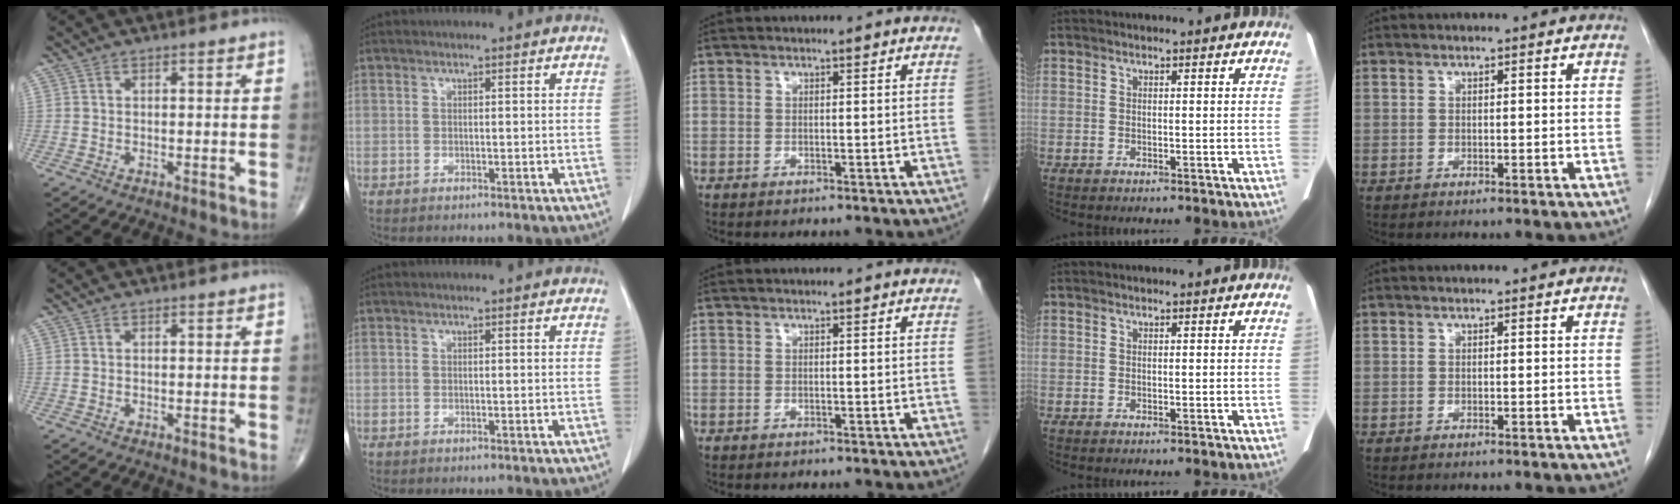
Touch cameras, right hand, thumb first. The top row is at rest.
{}